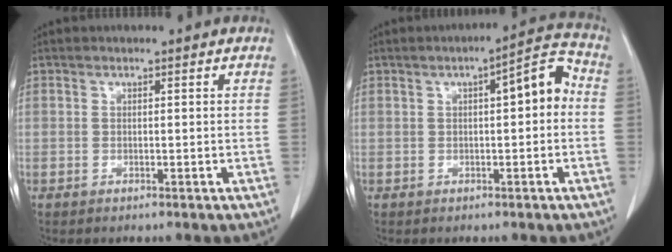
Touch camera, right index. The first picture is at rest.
{"total": 6.4, "force": [0.6, 1.5, 6.2], "torque": [-0.081, 0.027, 0.003]}